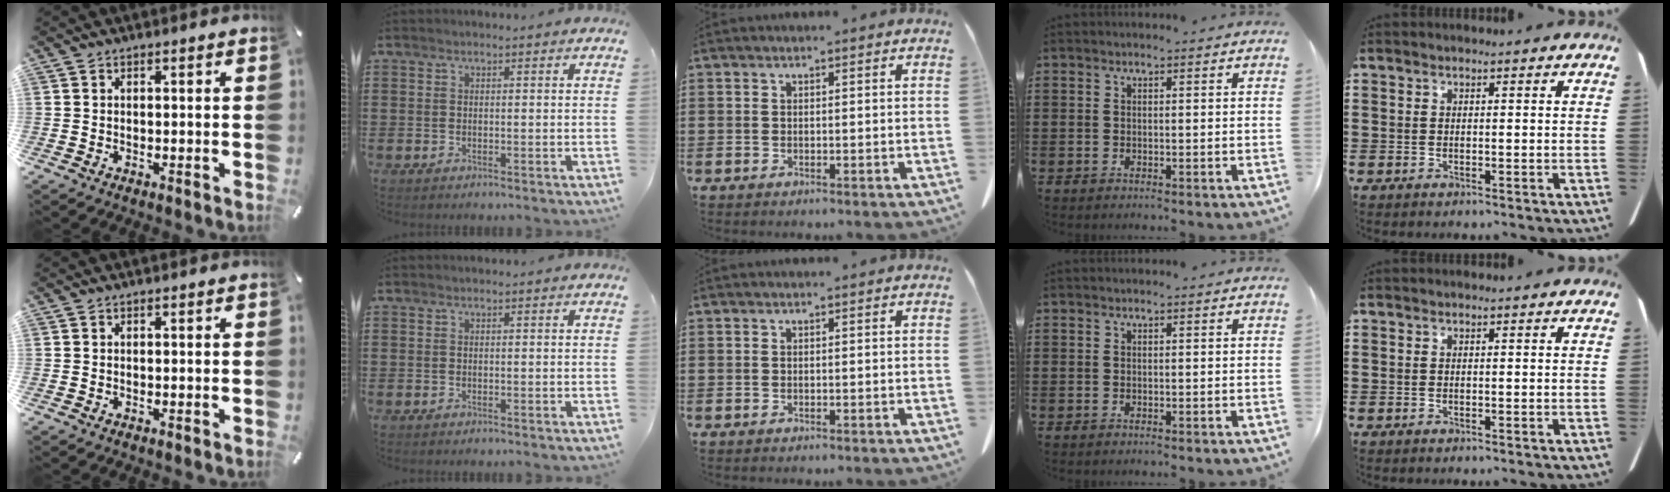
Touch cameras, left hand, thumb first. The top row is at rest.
{}